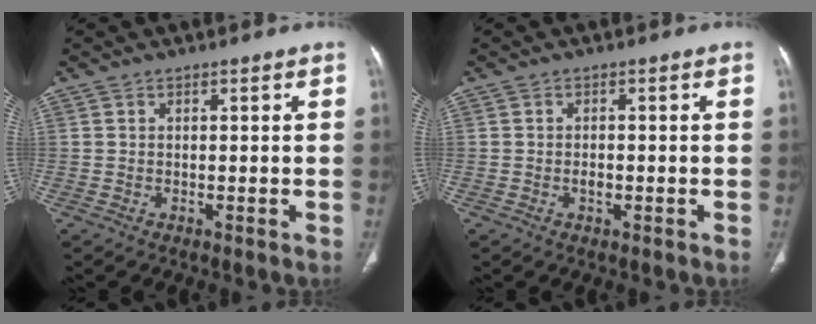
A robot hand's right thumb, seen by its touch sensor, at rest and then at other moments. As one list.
[{"total": 1.4, "force": [-0.5, 0.8, 1.0], "torque": [-0.016, 0.002, -0.010]}]